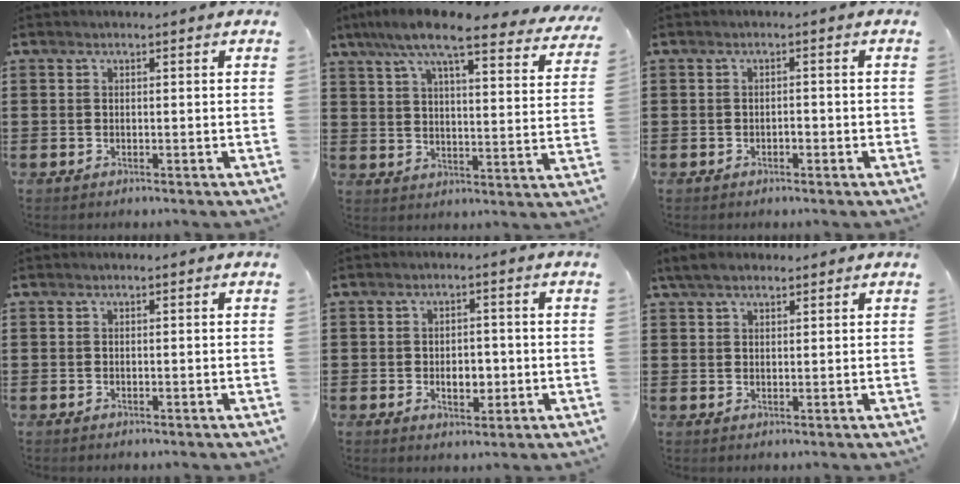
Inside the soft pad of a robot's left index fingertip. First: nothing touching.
{"total": 10.1, "force": [8.1, 1.2, 5.9], "torque": [-0.137, -0.035, 0.136]}
{"total": 1.3, "force": [-0.7, 0.5, 1.0], "torque": [-0.021, -0.001, -0.013]}
{"total": 0.0}
{"total": 4.1, "force": [-0.8, 2.5, 3.2], "torque": [-0.048, 0.000, -0.020]}
{"total": 3.1, "force": [2.4, 1.2, 1.7], "torque": [-0.038, 0.005, 0.045]}